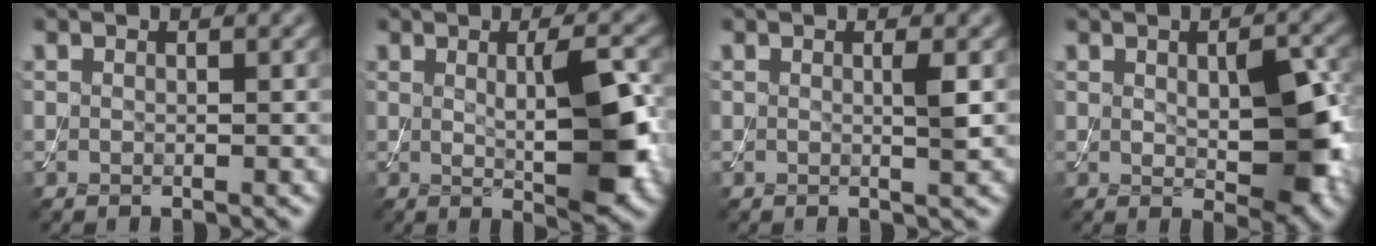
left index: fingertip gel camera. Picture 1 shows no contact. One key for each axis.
{"total": 6.2, "fx": 0.4, "fy": 1.2, "fz": 6.1, "tx": -0.087, "ty": -0.002, "tz": 0.011}
{"total": 1.2, "fx": 0.2, "fy": 0.1, "fz": 1.2, "tx": -0.019, "ty": 0.000, "tz": -0.001}
{"total": 5.8, "fx": 0.2, "fy": 2.5, "fz": 5.3, "tx": -0.076, "ty": -0.002, "tz": 0.011}